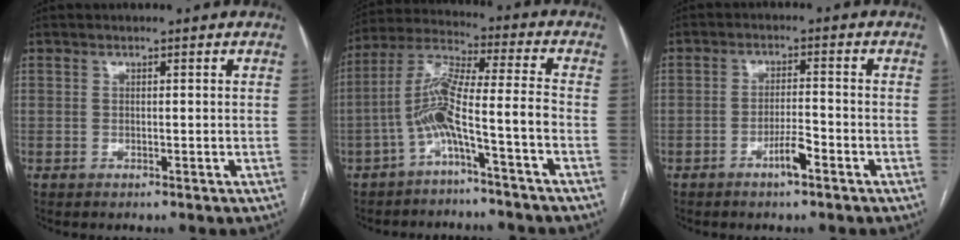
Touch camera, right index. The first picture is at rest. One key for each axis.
{"total": 9.0, "fx": -3.9, "fy": -0.4, "fz": 8.1, "tx": -0.164, "ty": 0.030, "tz": -0.075}
{"total": 3.8, "fx": -2.2, "fy": 0.5, "fz": 3.0, "tx": -0.054, "ty": 0.003, "tz": -0.038}